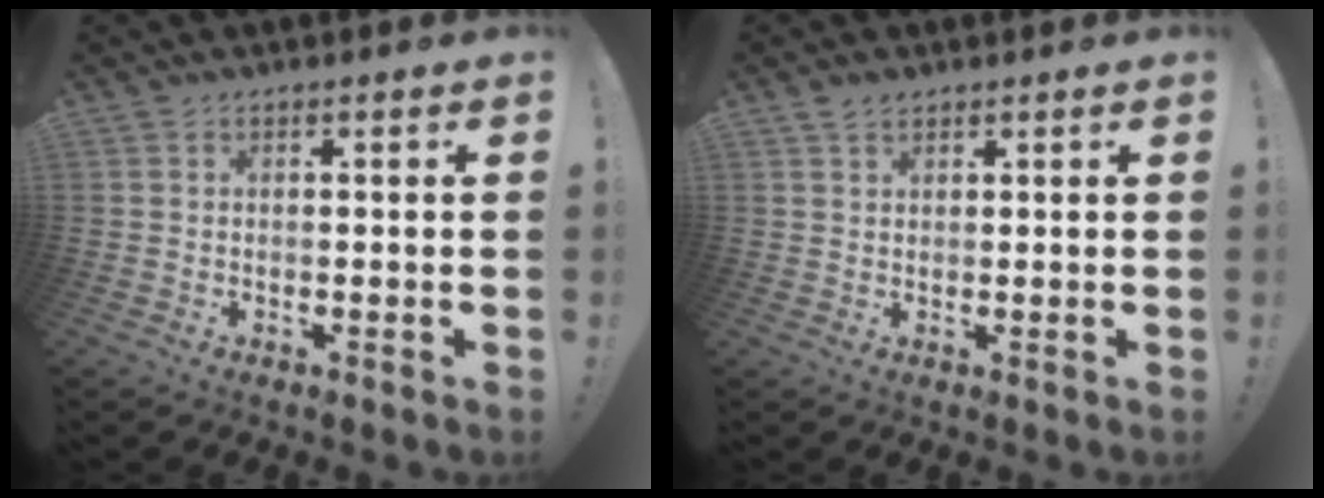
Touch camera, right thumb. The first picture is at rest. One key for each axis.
{"total": 2.1, "fx": 1.7, "fy": 1.1, "fz": 0.8, "tx": -0.017, "ty": -0.005, "tz": 0.031}